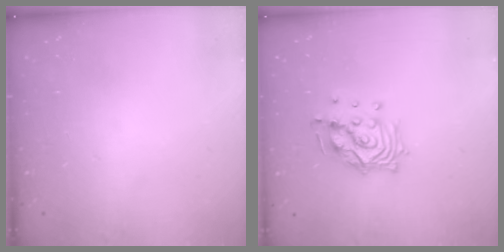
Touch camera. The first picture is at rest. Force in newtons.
{"total": 12.8, "press": 12.7, "slide": 1.6}